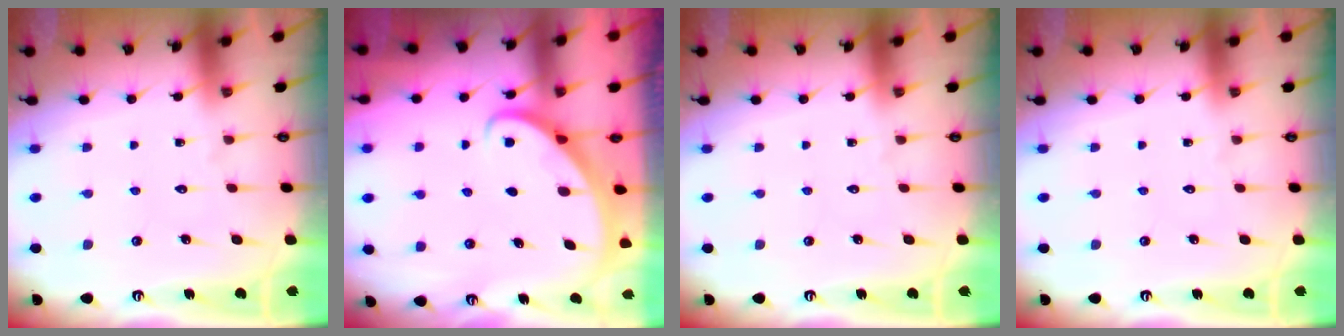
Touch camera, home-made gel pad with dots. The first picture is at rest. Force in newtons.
{"total": 2.7, "press": 2.7, "slide": 0.2}
{"total": 0.0}
{"total": 0.0}